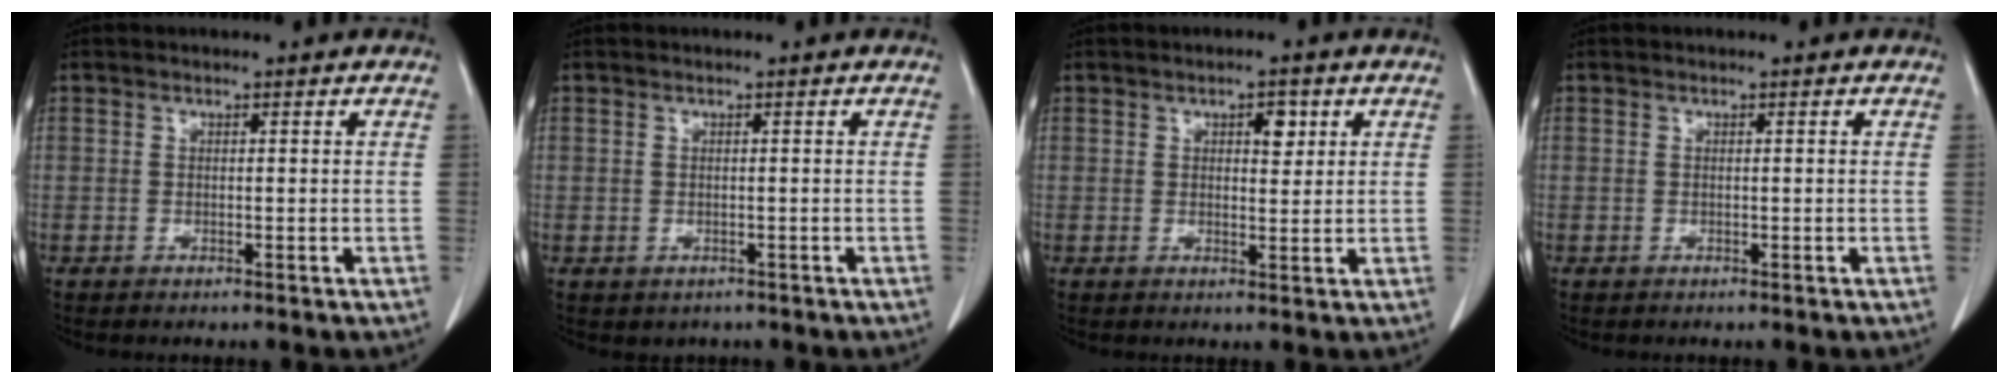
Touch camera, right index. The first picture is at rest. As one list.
[{"total": 1.6, "force": [-0.8, 1.4, 0.2], "torque": [-0.005, 0.002, -0.005]}, {"total": 2.9, "force": [1.2, 1.4, 2.3], "torque": [-0.031, 0.000, 0.018]}, {"total": 0.0}]